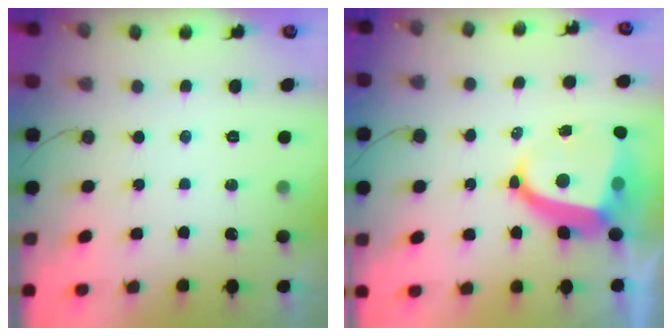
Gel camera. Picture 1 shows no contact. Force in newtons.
{"total": 11.0, "press": 10.9, "slide": 1.8}